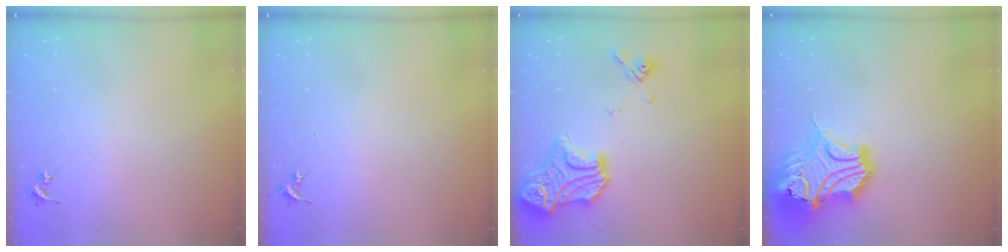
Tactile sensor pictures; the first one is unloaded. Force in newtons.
{"total": 0.0}
{"total": 17.9, "press": 17.9, "slide": 0.7}
{"total": 19.2, "press": 18.9, "slide": 3.2}